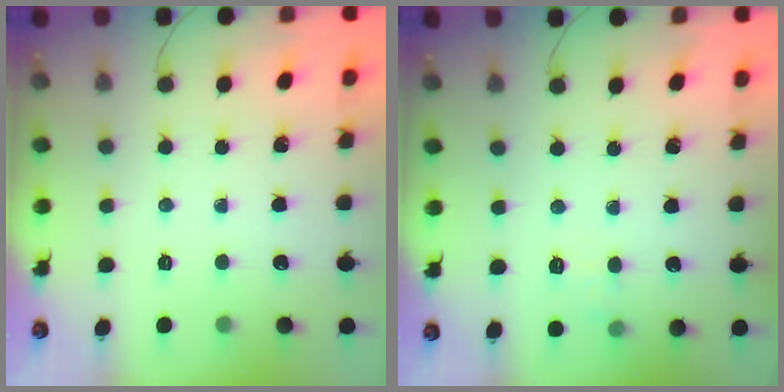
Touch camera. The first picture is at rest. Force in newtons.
{"total": 6.1, "press": 5.8, "slide": 1.9}